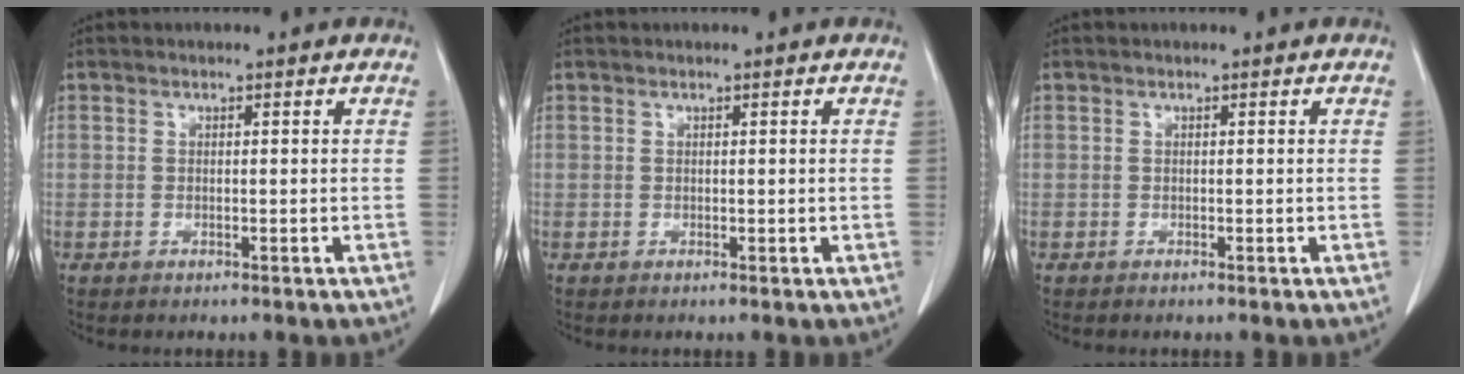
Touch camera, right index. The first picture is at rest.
{"total": 0.0}
{"total": 0.0}